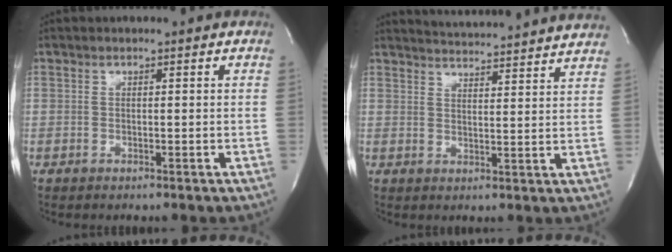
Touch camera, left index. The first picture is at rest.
{"total": 17.4, "force": [16.7, 0.3, 4.9], "torque": [-0.080, -0.017, 0.209]}